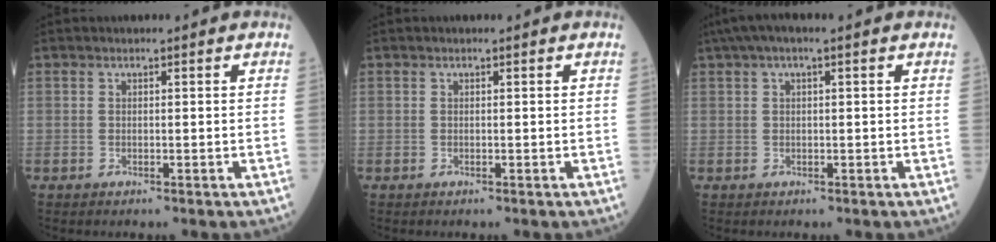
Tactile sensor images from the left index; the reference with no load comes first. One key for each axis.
{"total": 0.0}
{"total": 4.6, "fx": 2.5, "fy": 0.8, "fz": 3.8, "tx": -0.074, "ty": 0.034, "tz": 0.042}